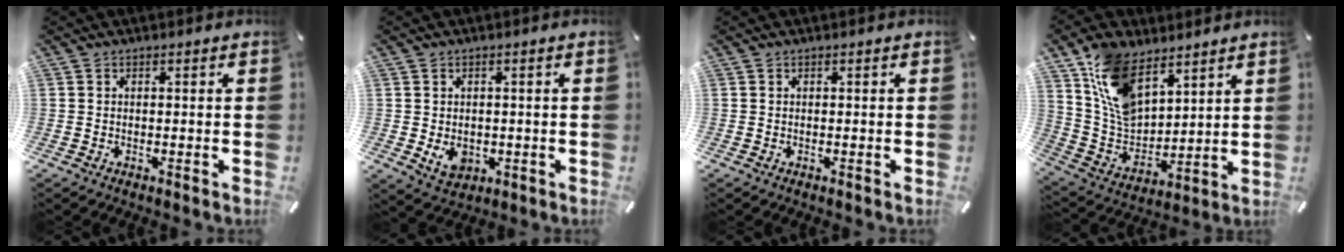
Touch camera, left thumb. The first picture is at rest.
{"total": 4.8, "force": [-0.6, 4.0, 2.6], "torque": [-0.041, -0.004, -0.011]}
{"total": 0.0}
{"total": 14.2, "force": [8.5, 8.7, 7.4], "torque": [-0.157, -0.039, 0.166]}